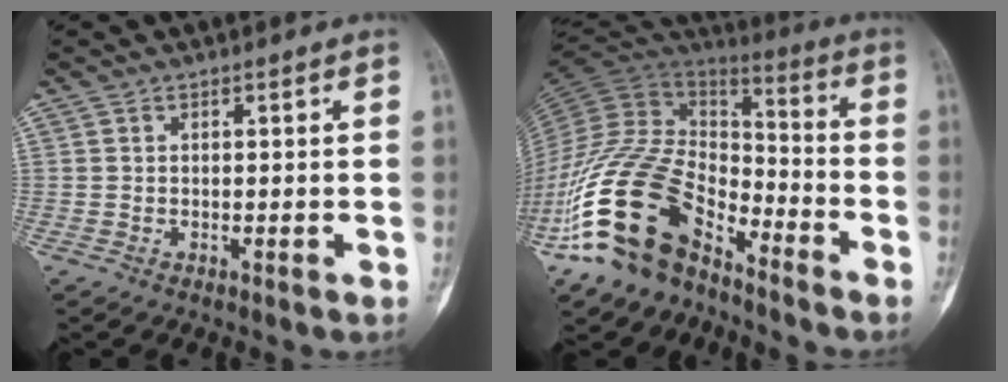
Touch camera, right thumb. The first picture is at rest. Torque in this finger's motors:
{"motor_torque": [1.49, 1.58, 2.33, -0.44, 1.05]}